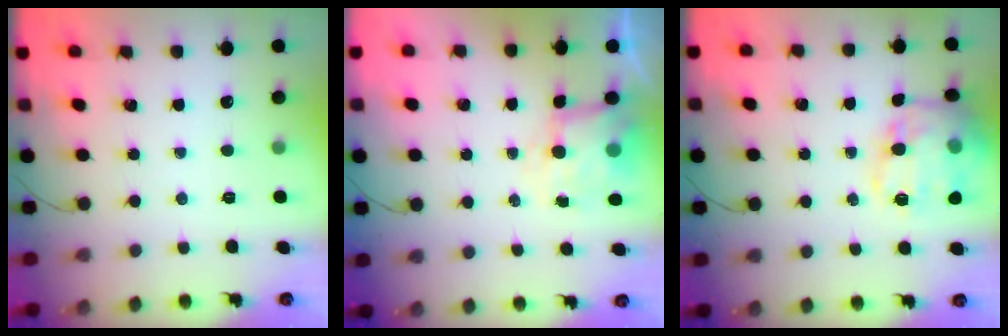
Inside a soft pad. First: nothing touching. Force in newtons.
{"total": 5.4, "press": 5.4, "slide": 0.5}
{"total": 19.5, "press": 19.4, "slide": 2.3}